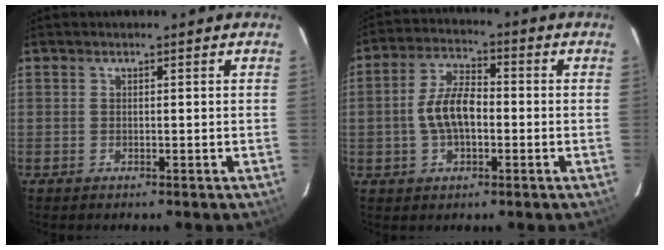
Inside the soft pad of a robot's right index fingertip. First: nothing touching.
{"total": 8.4, "force": [-1.2, 4.5, 7.0], "torque": [-0.140, 0.014, -0.018]}